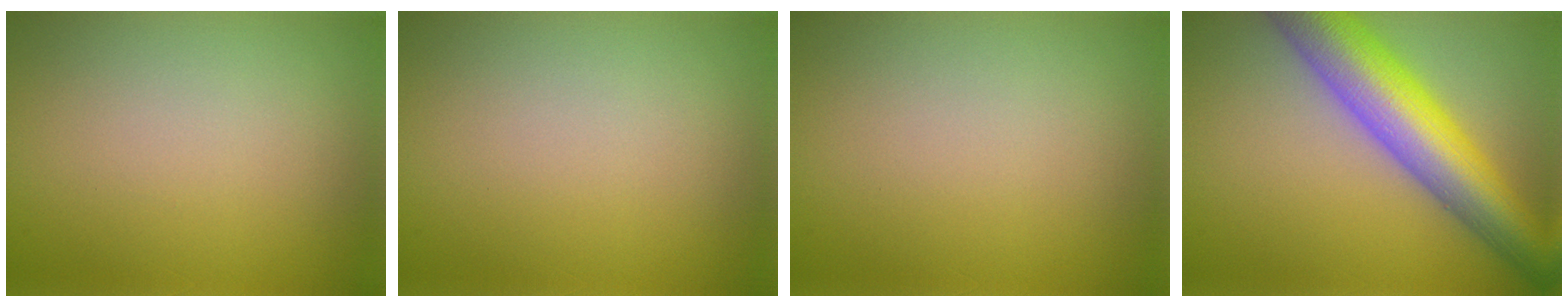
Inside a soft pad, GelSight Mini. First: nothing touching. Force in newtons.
{"total": 0.0}
{"total": 0.0}
{"total": 10.5, "press": 10.5, "slide": 0.5}